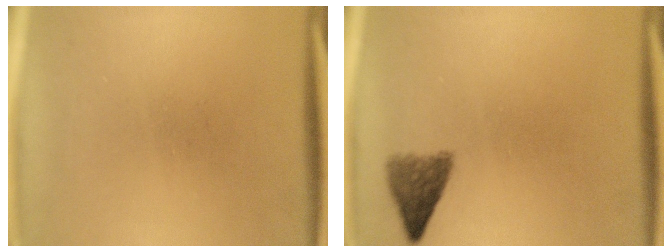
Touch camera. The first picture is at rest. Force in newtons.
{"total": 3.4}